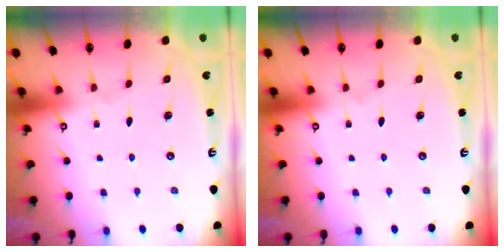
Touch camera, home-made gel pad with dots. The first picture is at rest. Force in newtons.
{"total": 0.0}